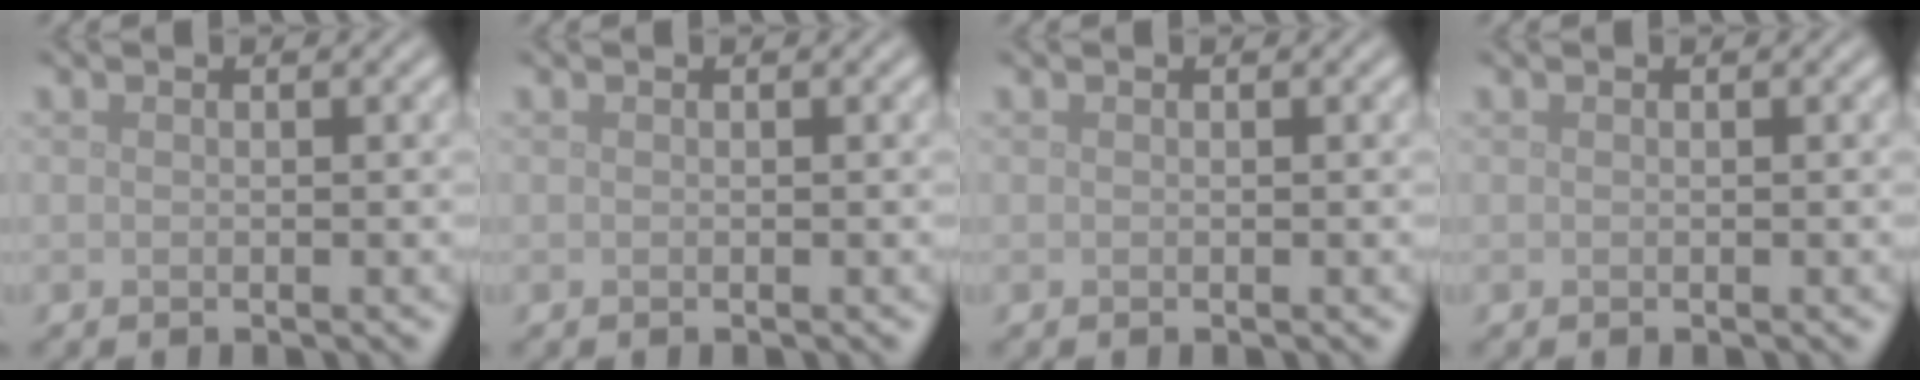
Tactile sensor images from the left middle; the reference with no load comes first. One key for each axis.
{"total": 0.0}
{"total": 0.0}
{"total": 0.0}